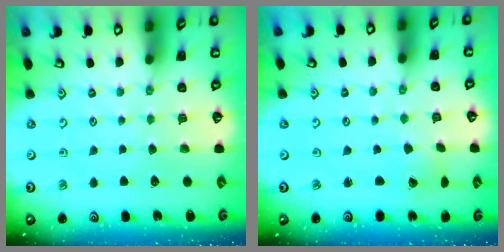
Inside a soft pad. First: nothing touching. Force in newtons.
{"total": 2.1, "press": 2.1, "slide": 0.3}